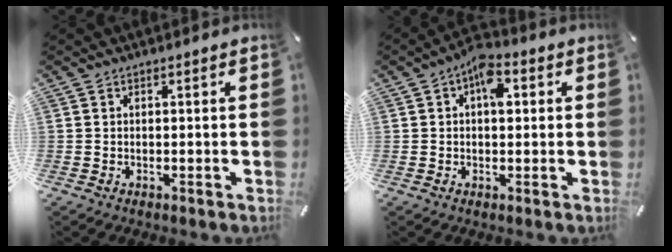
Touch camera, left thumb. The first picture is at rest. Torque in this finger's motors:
{"motor_torque": [0.62, 0.62, 0.74, -0.31, 0.23]}